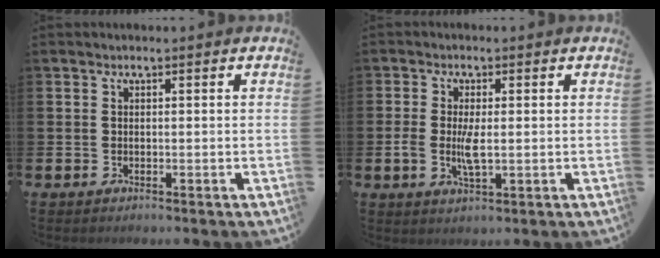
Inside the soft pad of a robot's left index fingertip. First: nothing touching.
{"total": 3.9, "force": [0.2, 1.5, 3.5], "torque": [-0.049, -0.004, -0.001]}